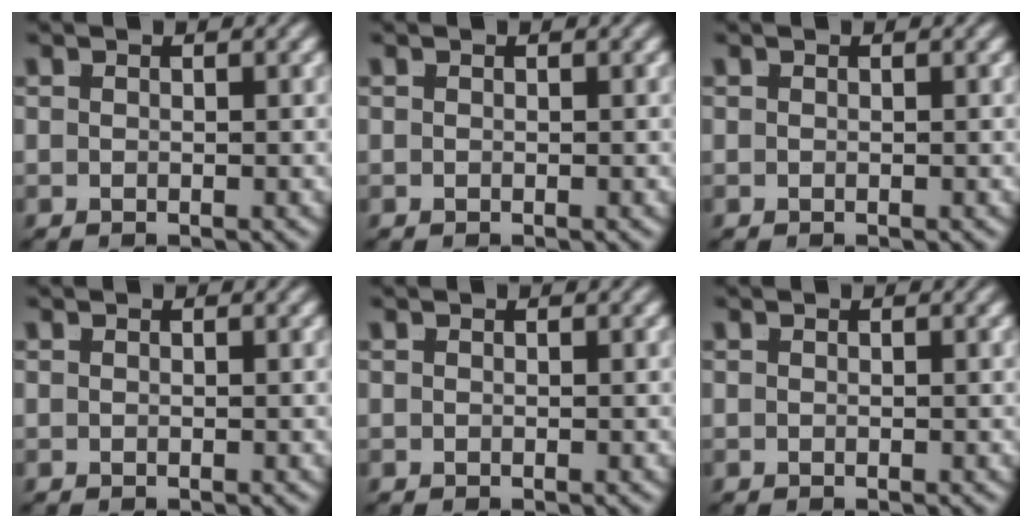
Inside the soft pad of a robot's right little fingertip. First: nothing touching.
{"total": 0.0}
{"total": 0.0}
{"total": 0.0}
{"total": 0.0}
{"total": 0.0}